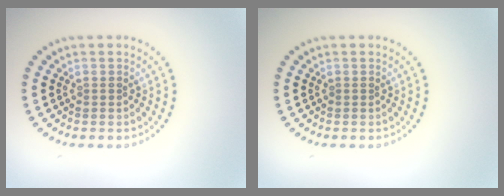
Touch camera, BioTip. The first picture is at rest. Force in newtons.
{"total": 0.0}